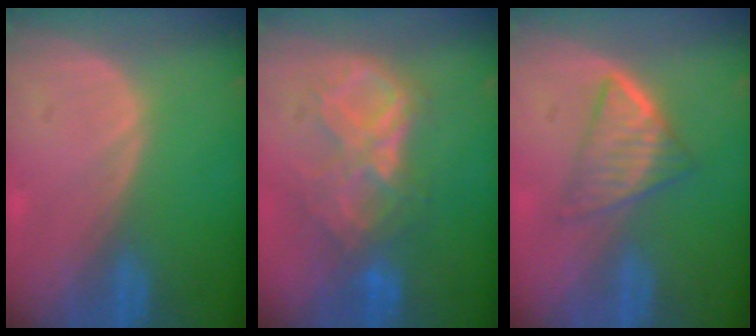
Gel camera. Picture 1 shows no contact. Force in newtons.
{"total": 8.5, "press": 7.5, "slide": 3.9}
{"total": 5.8, "press": 5.2, "slide": 2.5}